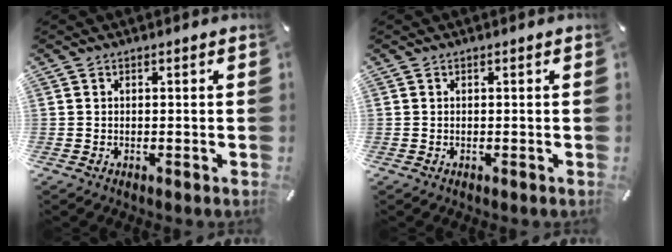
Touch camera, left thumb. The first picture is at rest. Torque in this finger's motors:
{"motor_torque": [-0.06, 0.07, -0.03, 0.03, 0.00]}